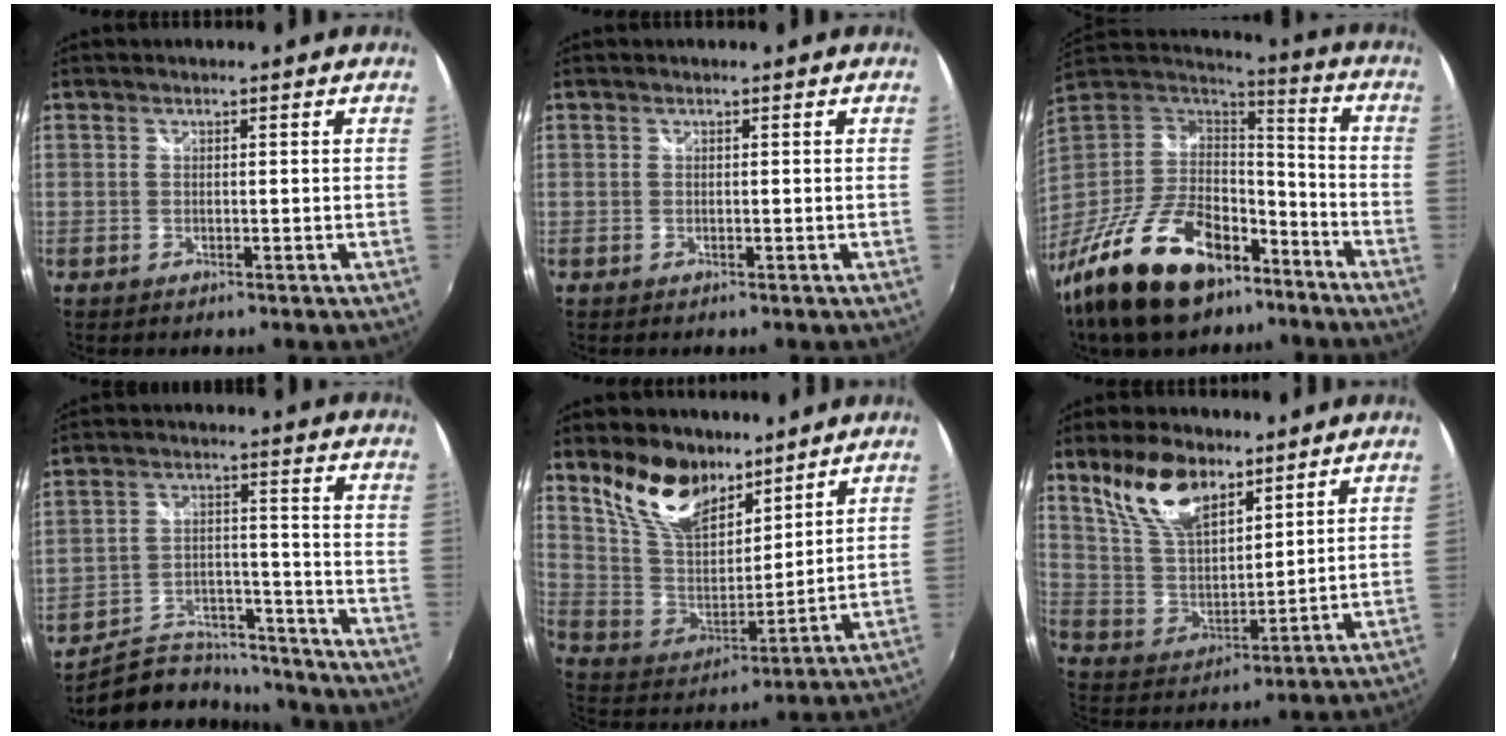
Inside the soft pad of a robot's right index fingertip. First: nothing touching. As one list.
[{"total": 0.0}, {"total": 28.3, "force": [-17.8, 14.9, 16.1], "torque": [-0.338, -0.003, -0.281]}, {"total": 18.3, "force": [-16.1, 6.5, 5.7], "torque": [-0.120, 0.023, -0.225]}, {"total": 14.8, "force": [10.4, 7.1, 7.7], "torque": [-0.161, 0.008, 0.205]}, {"total": 13.4, "force": [8.9, 6.1, 7.9], "torque": [-0.154, 0.017, 0.180]}]